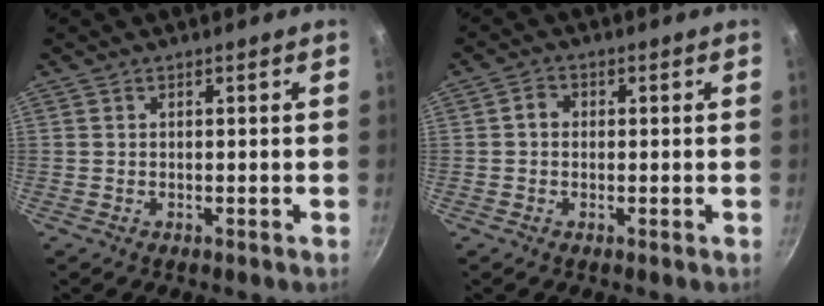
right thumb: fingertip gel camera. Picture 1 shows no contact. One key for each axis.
{"total": 2.4, "fx": 0.1, "fy": 2.1, "fz": 1.3, "tx": -0.017, "ty": 0.007, "tz": -0.004}